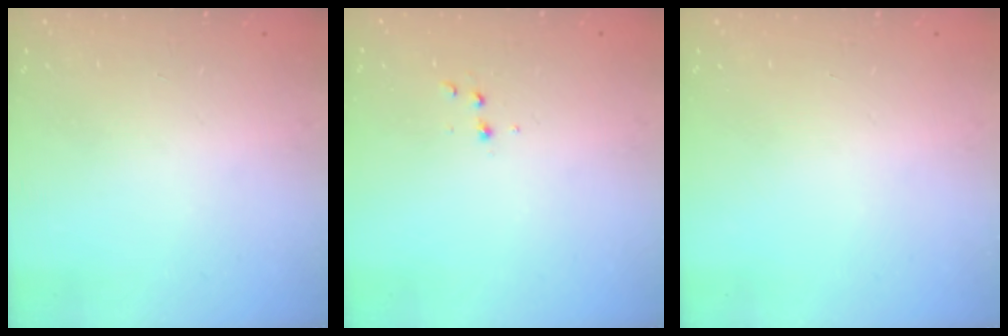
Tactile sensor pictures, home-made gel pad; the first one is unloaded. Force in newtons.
{"total": 2.9, "press": 2.7, "slide": 1.1}
{"total": 0.0}